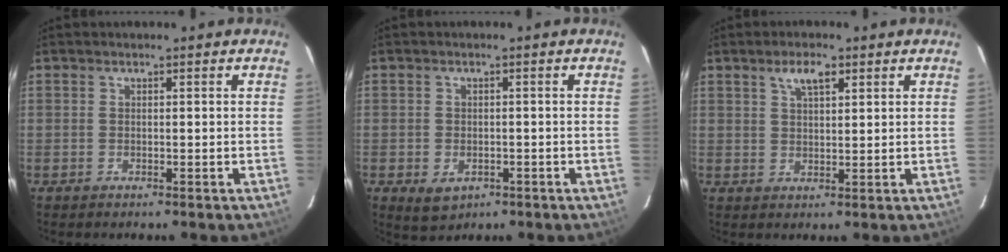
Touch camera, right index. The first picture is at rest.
{"total": 4.3, "force": [-1.7, 3.2, 2.3], "torque": [-0.045, -0.007, -0.016]}
{"total": 4.1, "force": [2.4, 1.6, 3.0], "torque": [-0.053, 0.009, 0.044]}